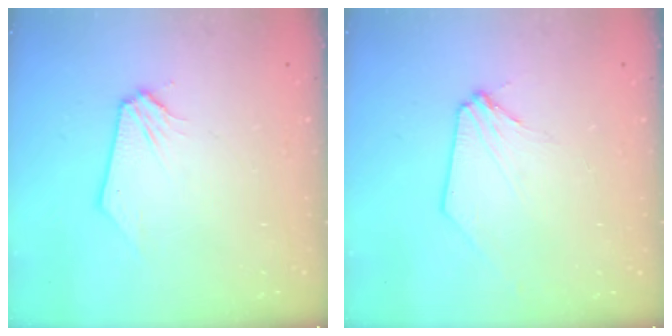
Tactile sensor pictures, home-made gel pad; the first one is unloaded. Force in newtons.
{"total": 1.5, "press": 1.4, "slide": 0.3}